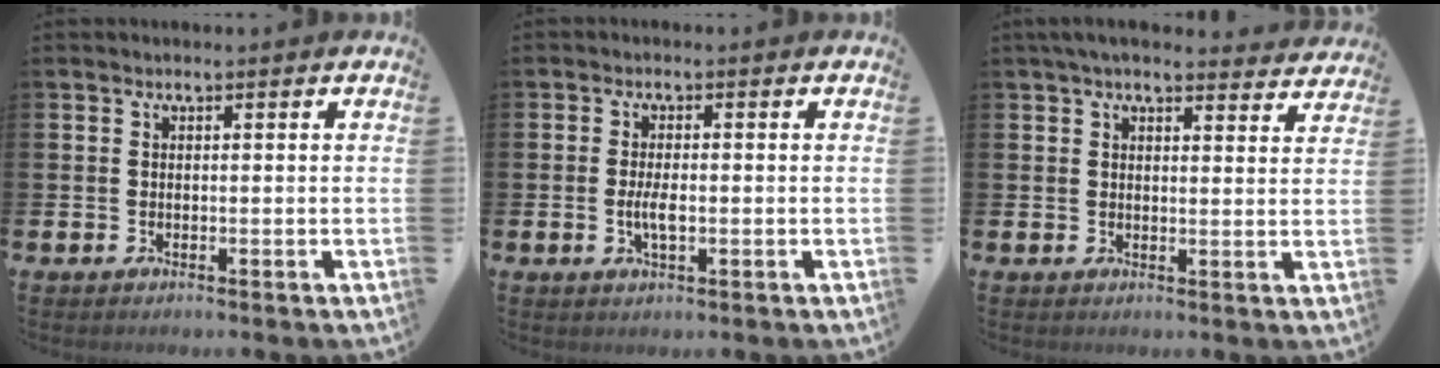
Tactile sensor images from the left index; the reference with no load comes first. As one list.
[{"total": 2.8, "force": [-0.3, 1.0, 2.6], "torque": [-0.039, -0.004, -0.008]}, {"total": 4.4, "force": [4.1, 0.7, 1.5], "torque": [-0.024, -0.019, 0.073]}]